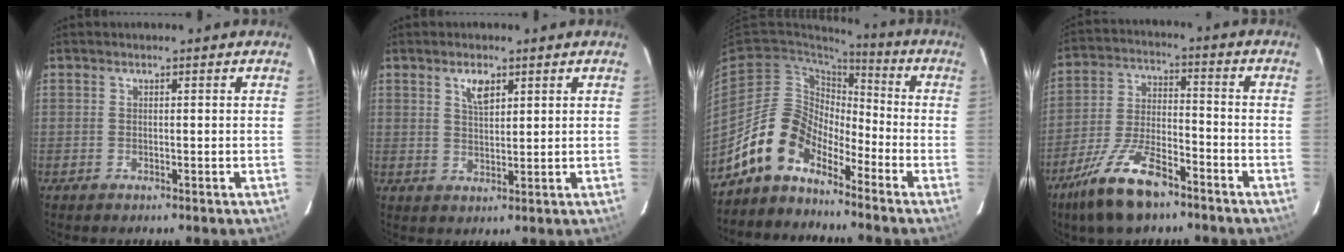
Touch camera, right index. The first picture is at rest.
{"total": 3.8, "force": [2.1, 1.7, 2.6], "torque": [-0.045, 0.003, 0.038]}
{"total": 11.6, "force": [-8.8, 5.9, 4.6], "torque": [-0.089, 0.029, -0.172]}
{"total": 13.9, "force": [-9.5, 4.9, 8.9], "torque": [-0.191, -0.014, -0.173]}